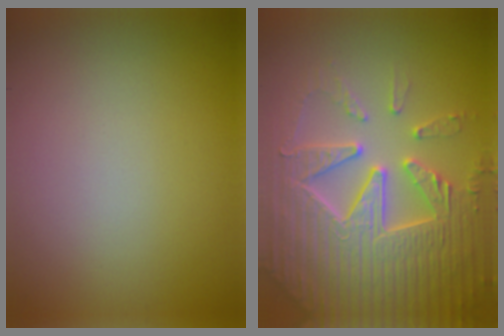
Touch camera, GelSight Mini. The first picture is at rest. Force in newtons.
{"total": 7.7, "press": 7.6, "slide": 1.5}